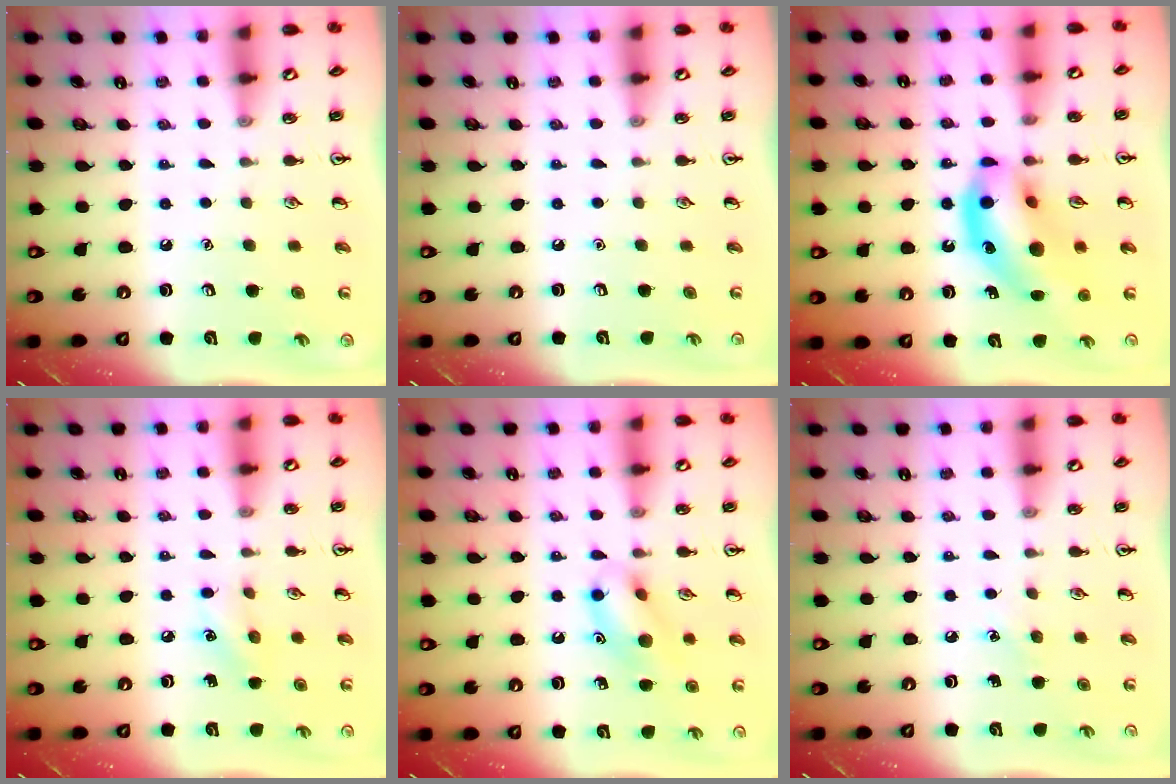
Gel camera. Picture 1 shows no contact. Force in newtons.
{"total": 0.0}
{"total": 16.0, "press": 15.4, "slide": 4.2}
{"total": 5.7, "press": 5.4, "slide": 1.9}
{"total": 12.0, "press": 11.9, "slide": 0.7}
{"total": 3.3, "press": 3.1, "slide": 1.2}